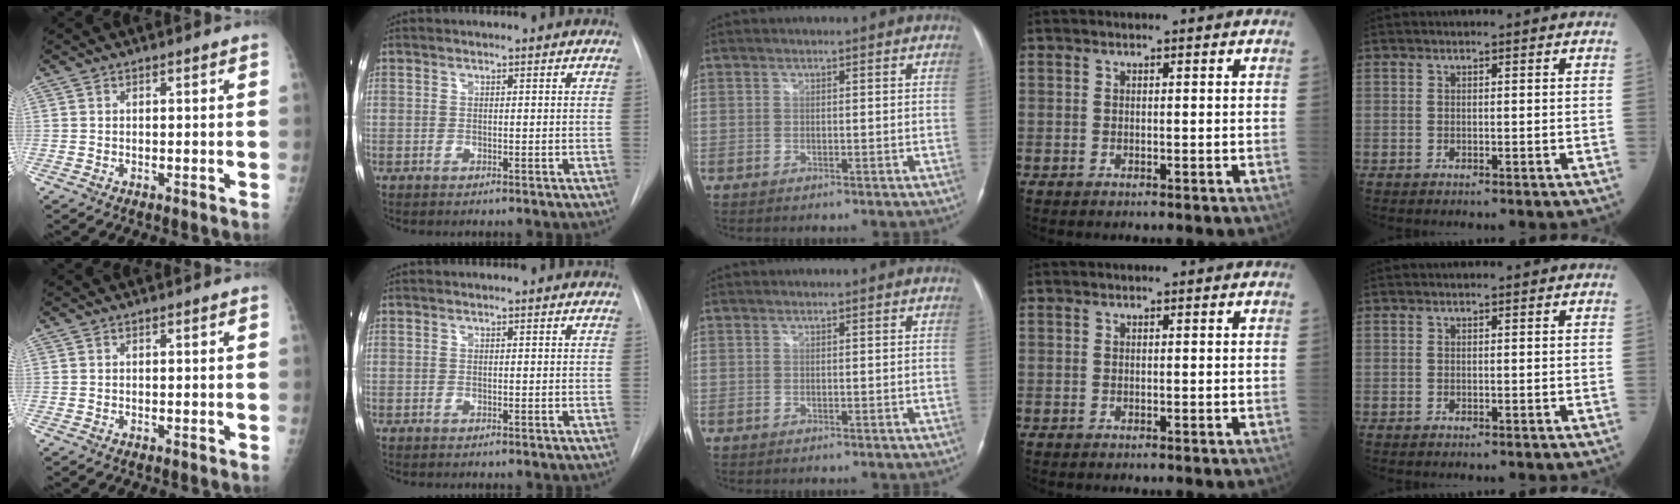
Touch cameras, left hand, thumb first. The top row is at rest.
{}